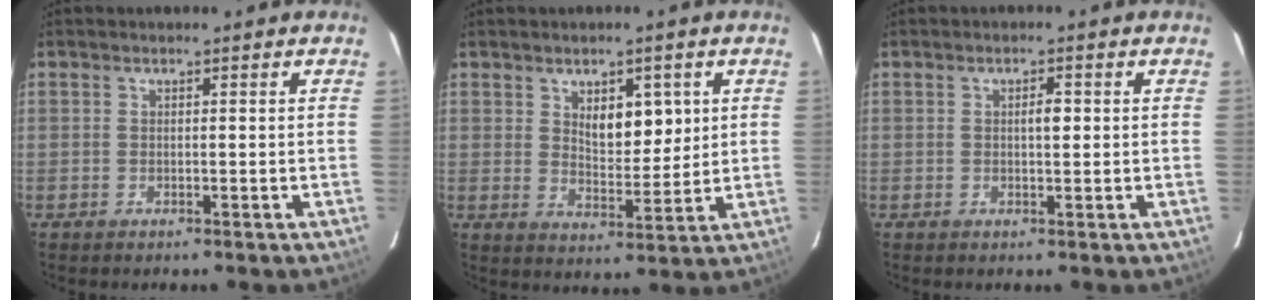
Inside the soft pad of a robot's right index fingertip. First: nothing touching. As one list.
[{"total": 6.6, "force": [2.4, 3.2, 5.2], "torque": [-0.080, -0.002, 0.046]}, {"total": 1.8, "force": [0.3, 0.6, 1.7], "torque": [-0.030, 0.003, 0.005]}]